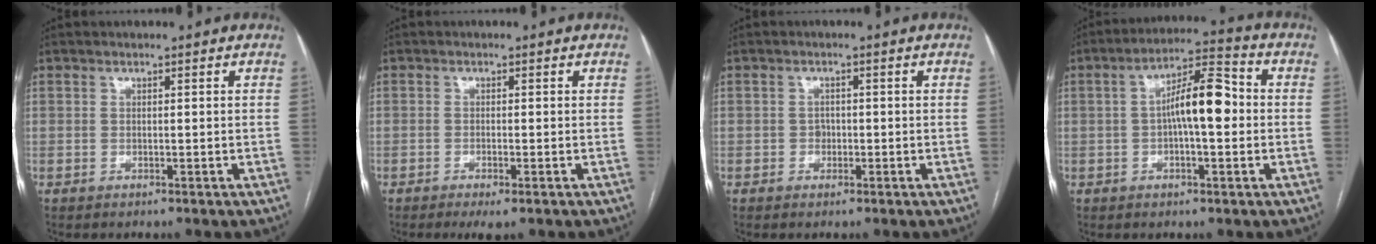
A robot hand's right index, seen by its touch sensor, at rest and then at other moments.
{"total": 2.6, "force": [-1.4, 0.3, 2.1], "torque": [-0.032, -0.005, -0.021]}
{"total": 1.4, "force": [-0.3, 1.2, 0.5], "torque": [-0.005, 0.007, -0.002]}
{"total": 9.4, "force": [0.0, 2.4, 9.1], "torque": [-0.159, 0.029, -0.004]}